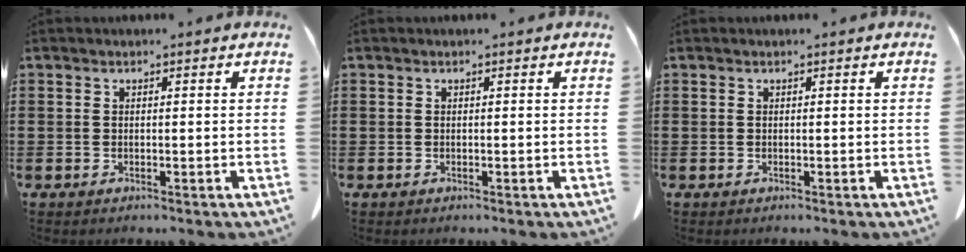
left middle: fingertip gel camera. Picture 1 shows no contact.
{"total": 0.0}
{"total": 0.0}